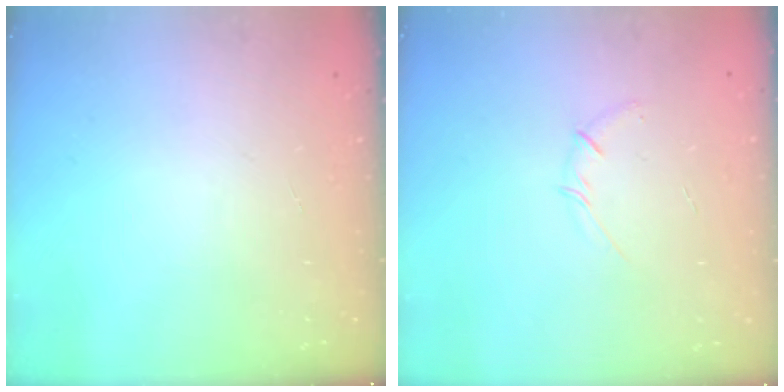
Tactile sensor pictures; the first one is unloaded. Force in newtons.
{"total": 3.7, "press": 3.6, "slide": 0.9}